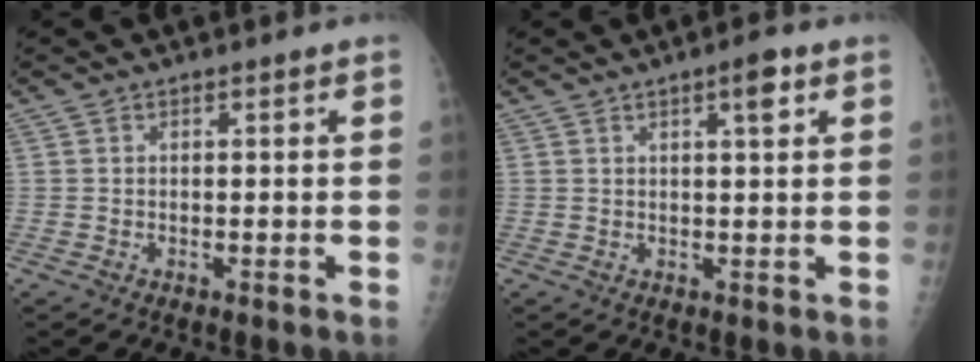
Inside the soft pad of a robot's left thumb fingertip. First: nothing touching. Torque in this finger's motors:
{"motor_torque": [0.39, -0.03, 0.44, -0.12, 0.06]}